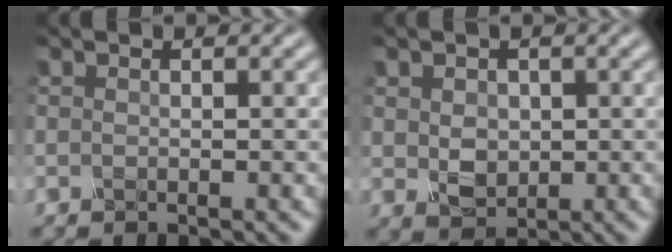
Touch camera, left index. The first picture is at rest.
{"total": 1.3, "force": [0.2, 1.2, 0.5], "torque": [-0.024, 0.002, 0.014]}